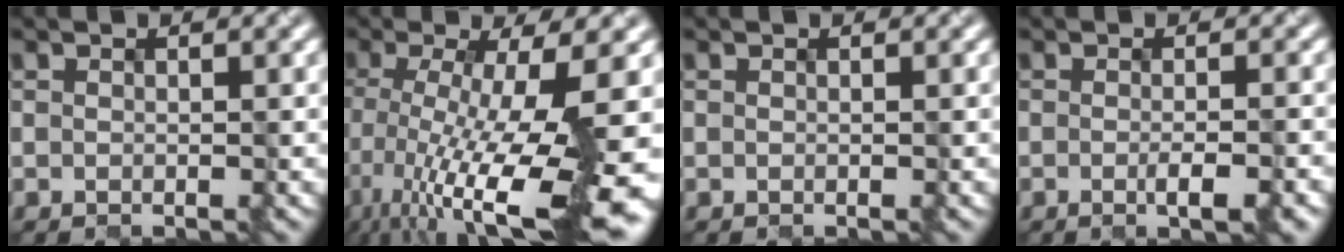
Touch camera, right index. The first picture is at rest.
{"total": 15.3, "force": [-4.3, 4.1, 14.1], "torque": [-0.233, -0.022, -0.057]}
{"total": 0.0}
{"total": 2.4, "force": [-0.8, 0.6, 2.2], "torque": [-0.028, -0.004, -0.009]}